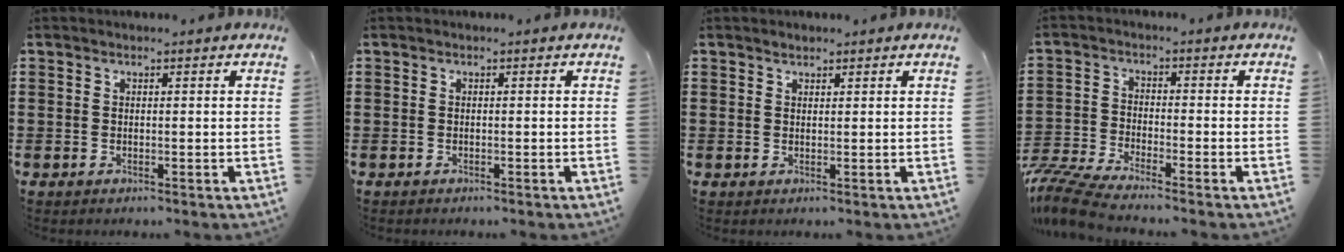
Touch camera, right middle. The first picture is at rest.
{"total": 0.5, "force": [-0.4, 0.2, -0.1], "torque": [0.001, 0.002, -0.010]}
{"total": 0.9, "force": [0.8, 0.4, 0.0], "torque": [-0.003, 0.001, 0.016]}
{"total": 6.5, "force": [-5.9, 0.7, 2.5], "torque": [-0.079, -0.015, -0.123]}